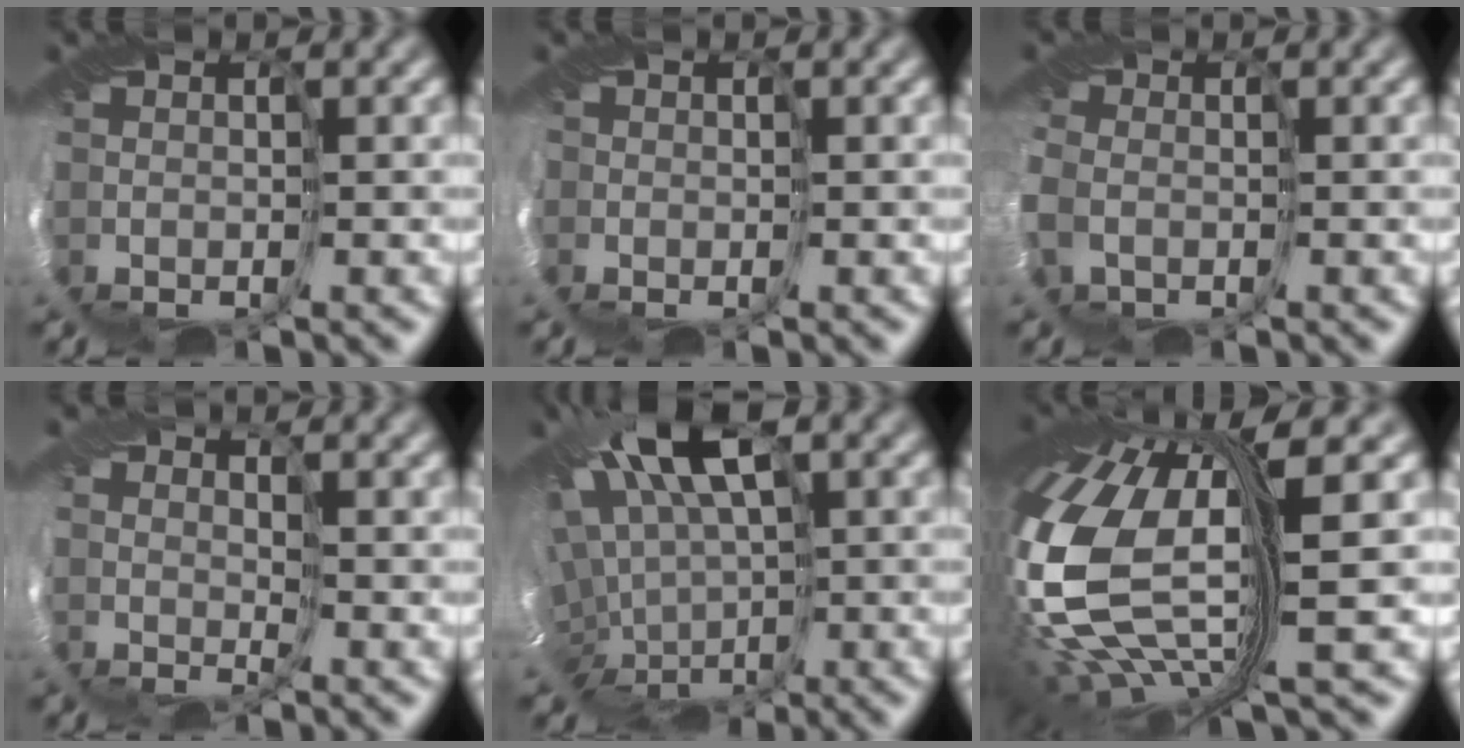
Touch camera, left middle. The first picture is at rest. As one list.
[{"total": 2.7, "force": [-0.7, 2.3, 1.2], "torque": [-0.028, -0.011, -0.005]}, {"total": 3.7, "force": [0.1, 3.3, 1.6], "torque": [-0.064, 0.002, 0.002]}, {"total": 2.5, "force": [1.3, -1.3, -1.7], "torque": [0.024, -0.001, 0.024]}, {"total": 11.6, "force": [2.2, 6.1, 9.6], "torque": [-0.179, -0.018, 0.064]}, {"total": 12.8, "force": [0.5, 5.0, 11.8], "torque": [-0.291, -0.001, 0.018]}]